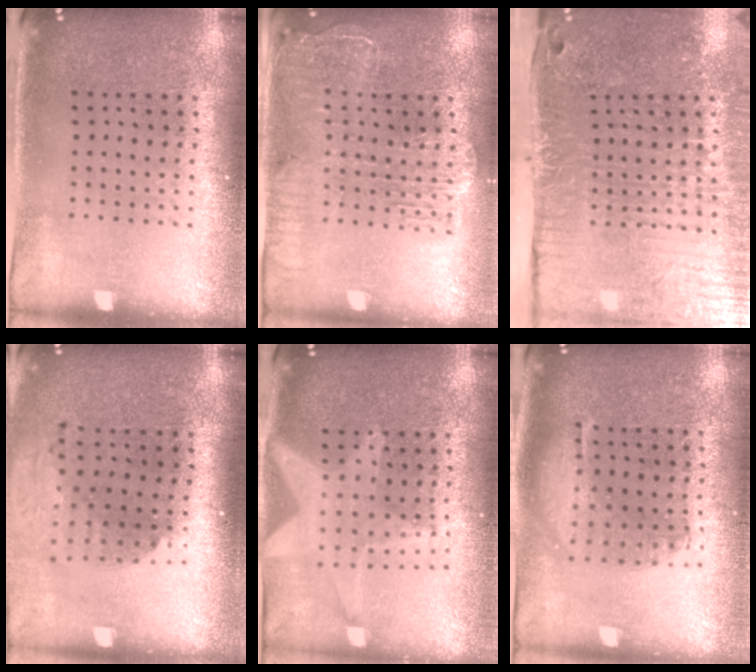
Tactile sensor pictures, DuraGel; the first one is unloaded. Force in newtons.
{"total": 2.1, "press": 1.9, "slide": 0.9}
{"total": 5.2, "press": 4.2, "slide": 3.0}
{"total": 2.0, "press": 1.5, "slide": 1.4}
{"total": 2.0, "press": 1.7, "slide": 1.1}
{"total": 1.4, "press": 1.3, "slide": 0.5}